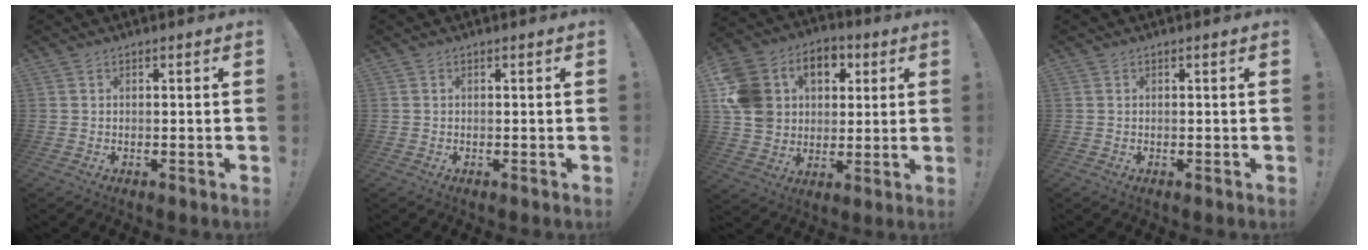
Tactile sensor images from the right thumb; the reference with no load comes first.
{"total": 0.0}
{"total": 15.8, "force": [4.0, 13.5, 7.1], "torque": [-0.118, -0.008, 0.089]}
{"total": 0.0}